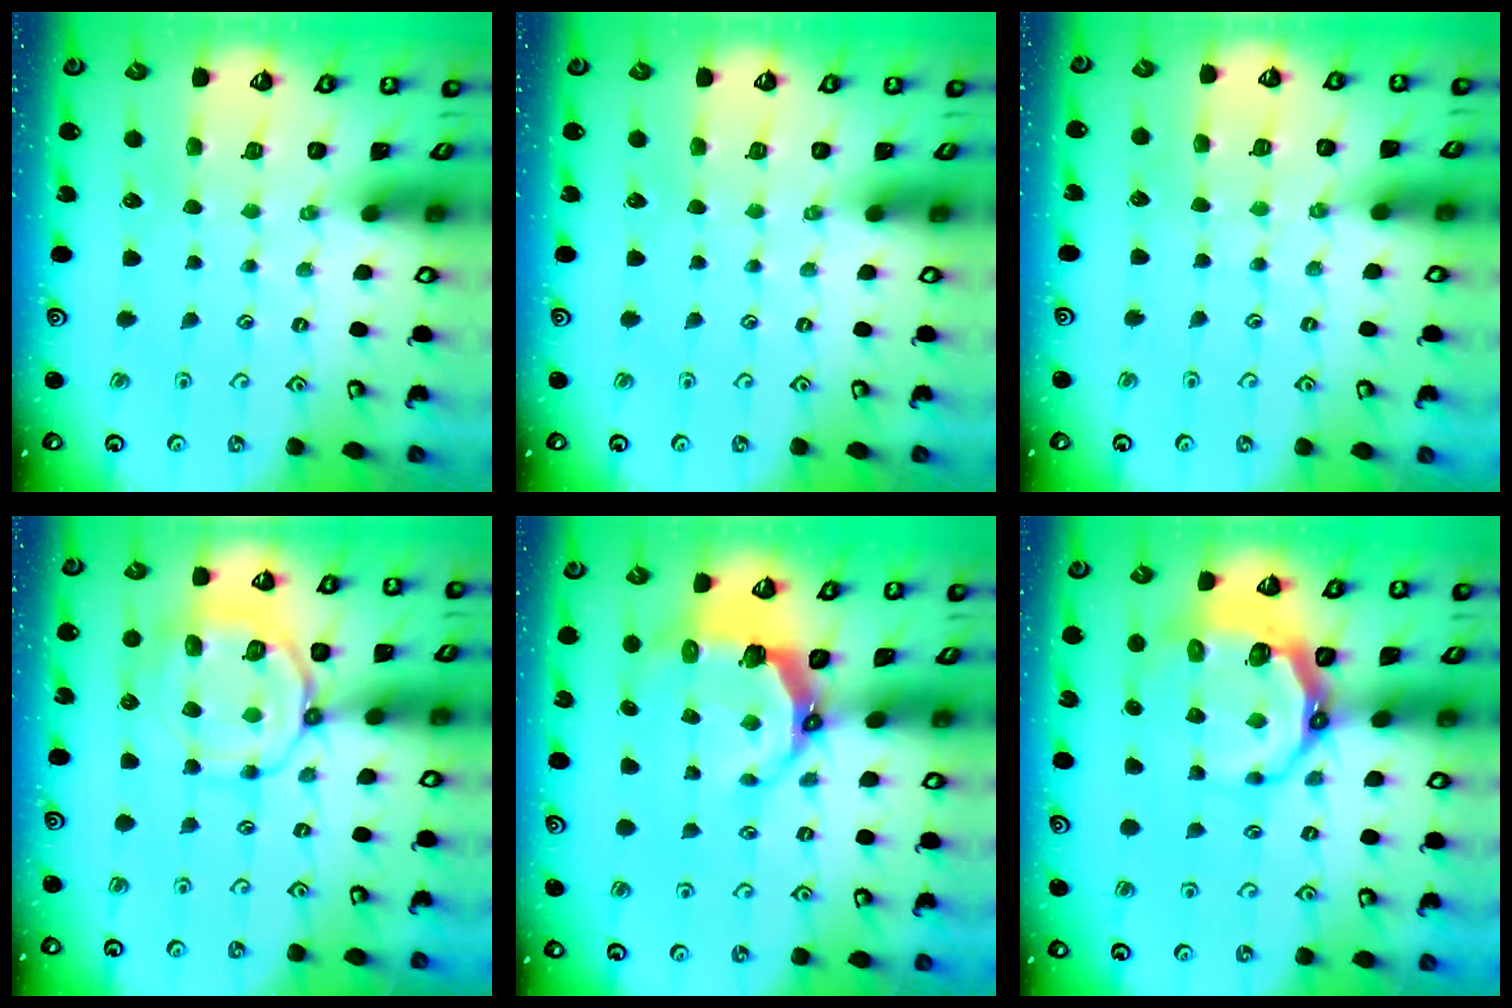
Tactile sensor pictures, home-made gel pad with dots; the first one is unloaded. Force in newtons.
{"total": 0.0}
{"total": 3.7, "press": 3.7, "slide": 0.4}
{"total": 10.4, "press": 10.3, "slide": 1.4}
{"total": 7.6, "press": 6.0, "slide": 4.8}
{"total": 8.8, "press": 7.9, "slide": 3.9}